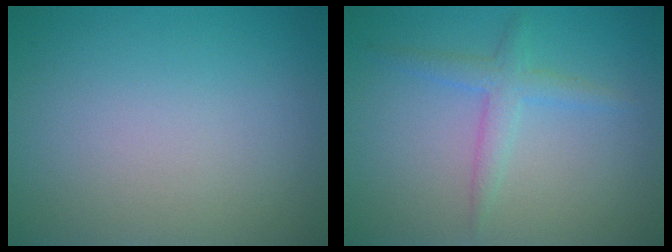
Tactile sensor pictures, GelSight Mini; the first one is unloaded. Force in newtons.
{"total": 2.2, "press": 2.2, "slide": 0.1}